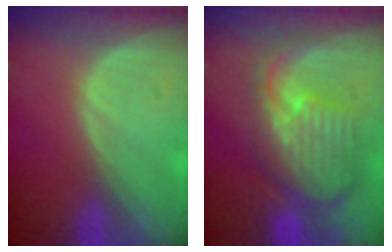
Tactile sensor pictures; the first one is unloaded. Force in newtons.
{"total": 10.5, "press": 9.4, "slide": 4.8}